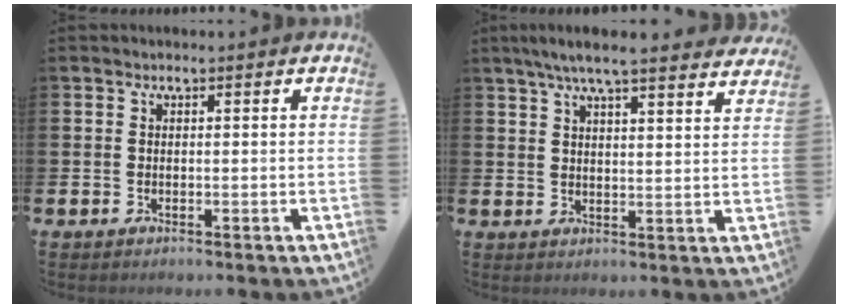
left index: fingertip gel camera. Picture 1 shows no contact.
{"total": 6.4, "force": [5.9, 0.5, 2.5], "torque": [-0.052, -0.023, 0.103]}